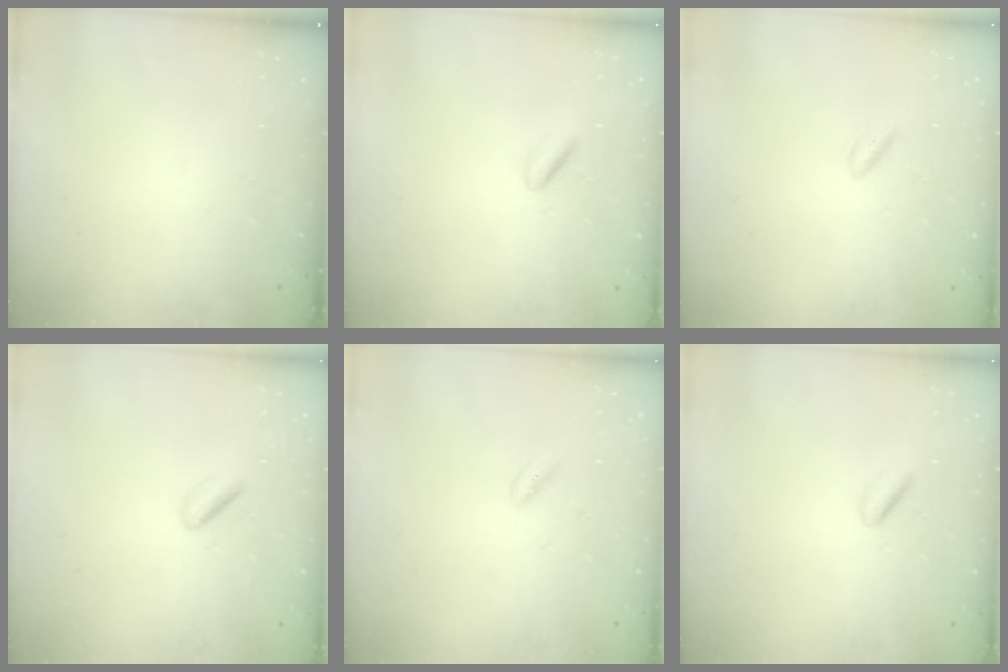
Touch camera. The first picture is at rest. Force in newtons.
{"total": 2.6, "press": 2.5, "slide": 1.0}
{"total": 2.3, "press": 2.1, "slide": 1.0}
{"total": 1.7, "press": 1.5, "slide": 0.9}
{"total": 1.4, "press": 1.3, "slide": 0.6}
{"total": 2.6, "press": 2.5, "slide": 1.0}